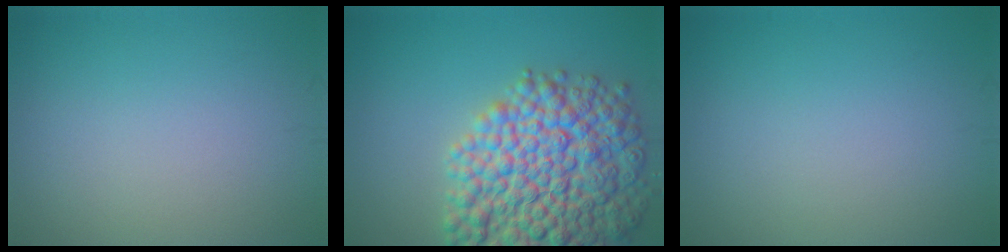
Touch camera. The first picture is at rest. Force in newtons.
{"total": 12.4, "press": 12.3, "slide": 0.4}
{"total": 0.0}